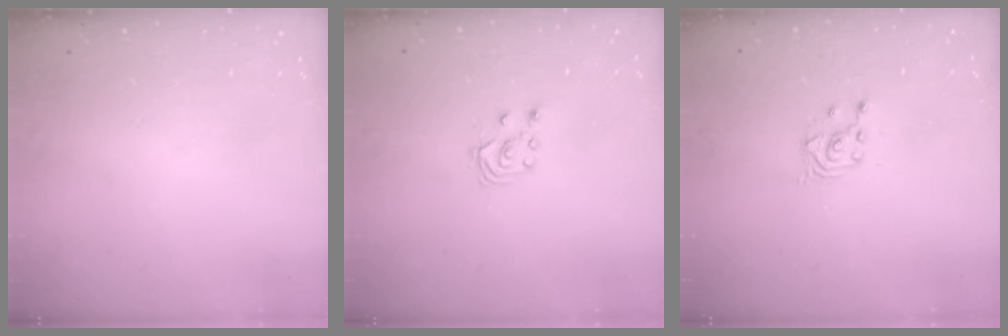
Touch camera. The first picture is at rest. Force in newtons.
{"total": 2.8, "press": 2.7, "slide": 0.7}
{"total": 2.7, "press": 2.7, "slide": 0.2}